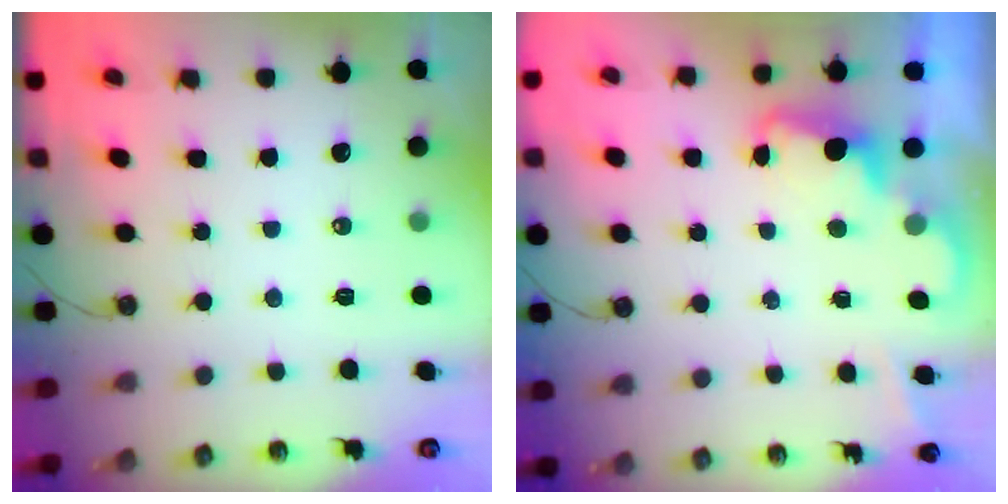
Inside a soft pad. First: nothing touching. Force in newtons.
{"total": 2.4, "press": 2.3, "slide": 0.5}